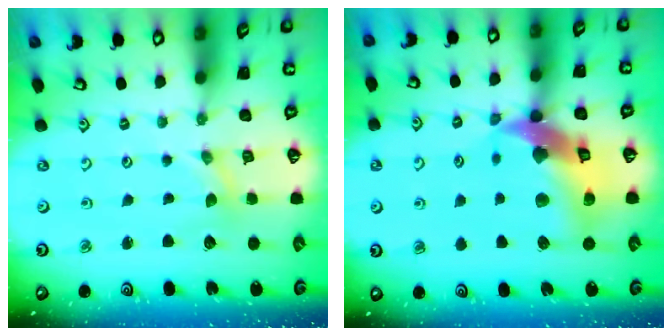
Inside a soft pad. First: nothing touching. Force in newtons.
{"total": 17.0, "press": 16.9, "slide": 2.3}